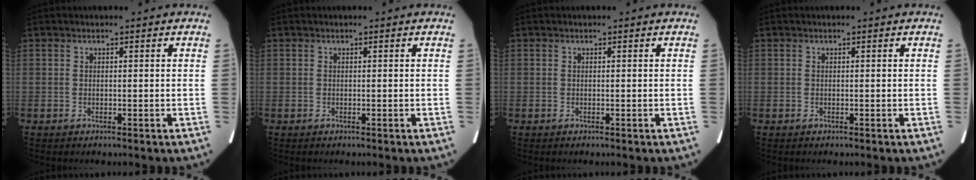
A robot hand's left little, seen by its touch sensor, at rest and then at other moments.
{"total": 0.0}
{"total": 0.0}
{"total": 0.0}